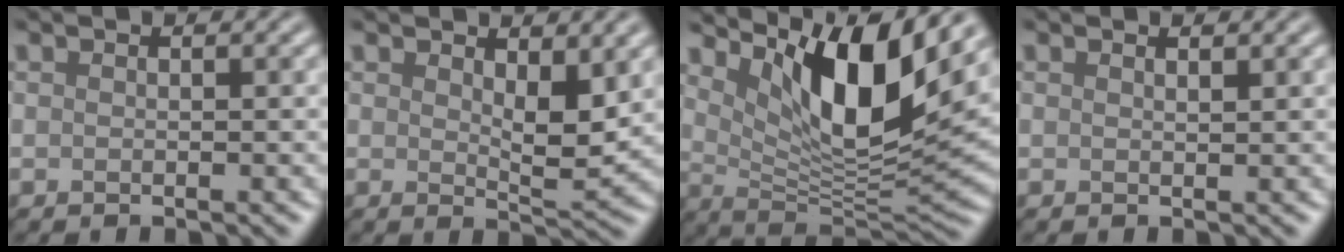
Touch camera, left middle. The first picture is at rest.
{"total": 3.8, "force": [1.4, 1.4, 3.2], "torque": [-0.053, -0.007, 0.026]}
{"total": 10.2, "force": [4.7, 3.2, 8.5], "torque": [-0.139, -0.019, 0.089]}
{"total": 0.6, "force": [0.5, 0.1, 0.2], "torque": [-0.002, 0.000, 0.010]}